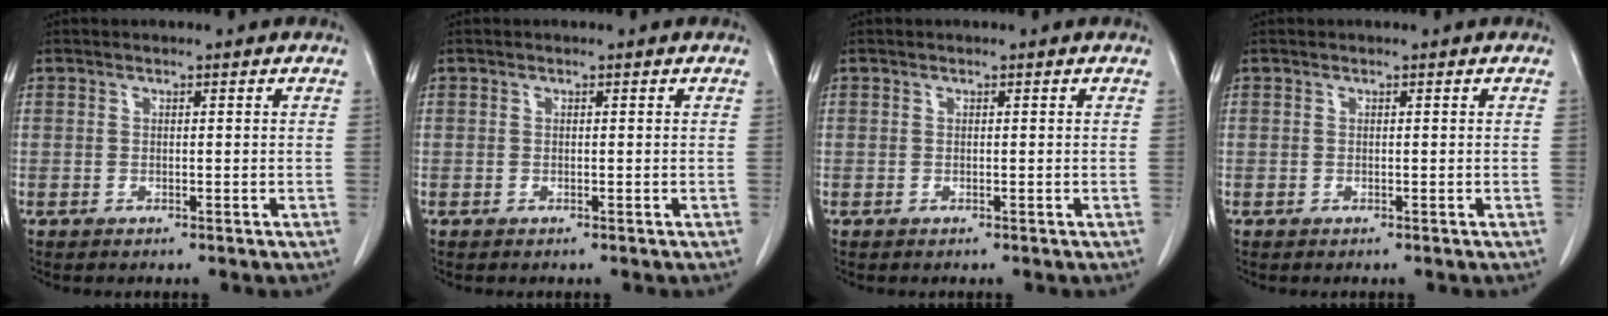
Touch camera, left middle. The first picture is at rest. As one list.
[{"total": 0.0}, {"total": 0.0}, {"total": 0.0}]